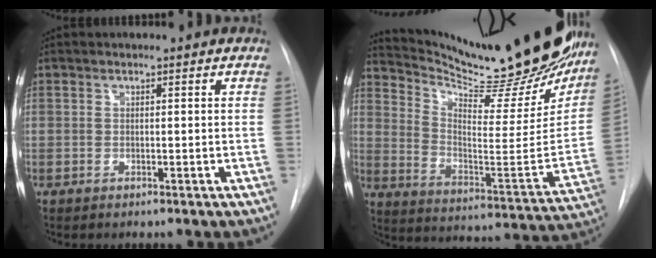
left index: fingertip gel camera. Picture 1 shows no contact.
{"total": 28.6, "force": [24.9, 5.1, 13.2], "torque": [-0.208, -0.090, 0.339]}